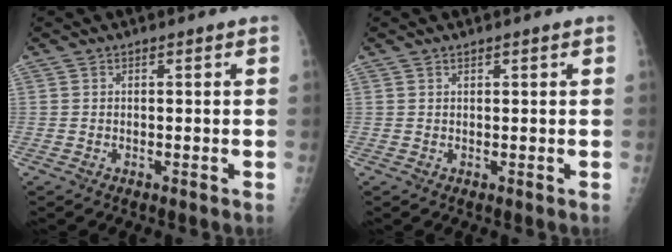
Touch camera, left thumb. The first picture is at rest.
{"total": 0.6, "force": [0.4, 0.3, 0.2], "torque": [-0.002, -0.002, 0.006]}